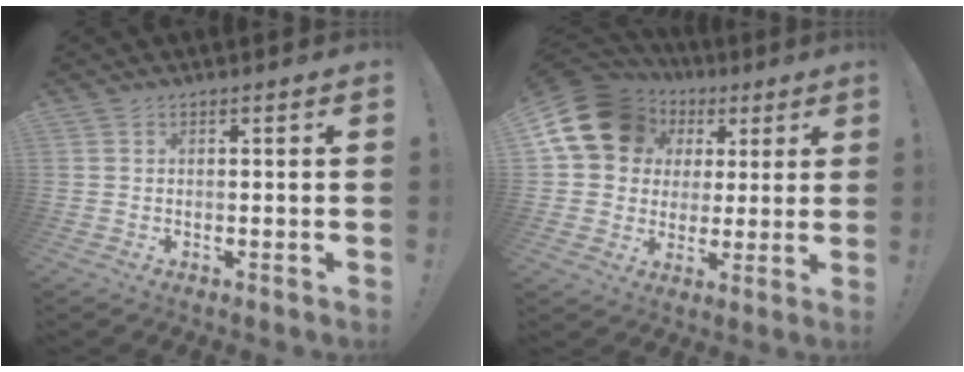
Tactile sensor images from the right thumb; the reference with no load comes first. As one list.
[{"total": 17.3, "force": [6.8, 13.9, 7.8], "torque": [-0.129, -0.032, 0.142]}]